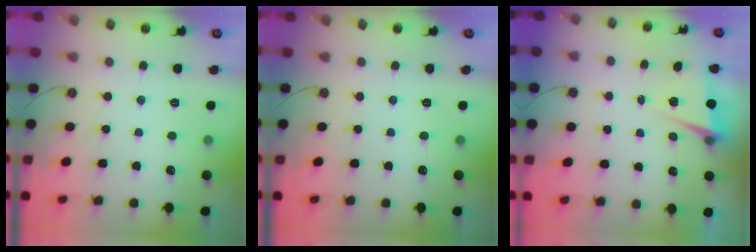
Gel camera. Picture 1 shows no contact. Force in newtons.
{"total": 0.0}
{"total": 2.0, "press": 1.7, "slide": 1.0}